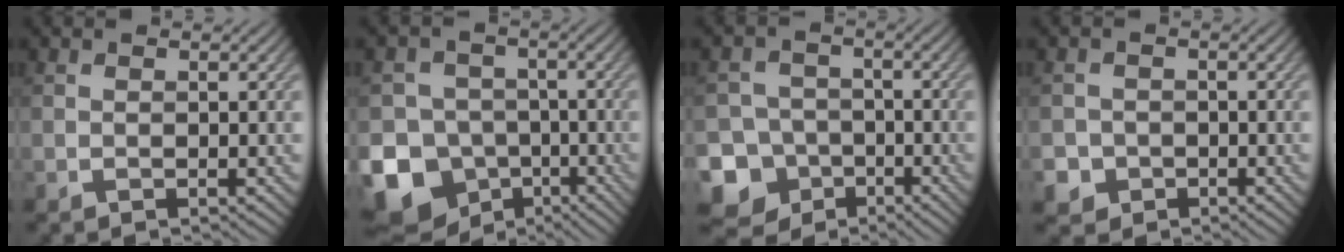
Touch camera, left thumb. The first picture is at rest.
{"total": 13.7, "force": [-6.8, 11.1, 4.2], "torque": [-0.119, -0.045, -0.134]}
{"total": 12.0, "force": [-6.1, 10.0, 2.8], "torque": [-0.095, -0.035, -0.117]}
{"total": 2.9, "force": [-1.3, 2.5, 0.4], "torque": [-0.008, -0.006, -0.028]}